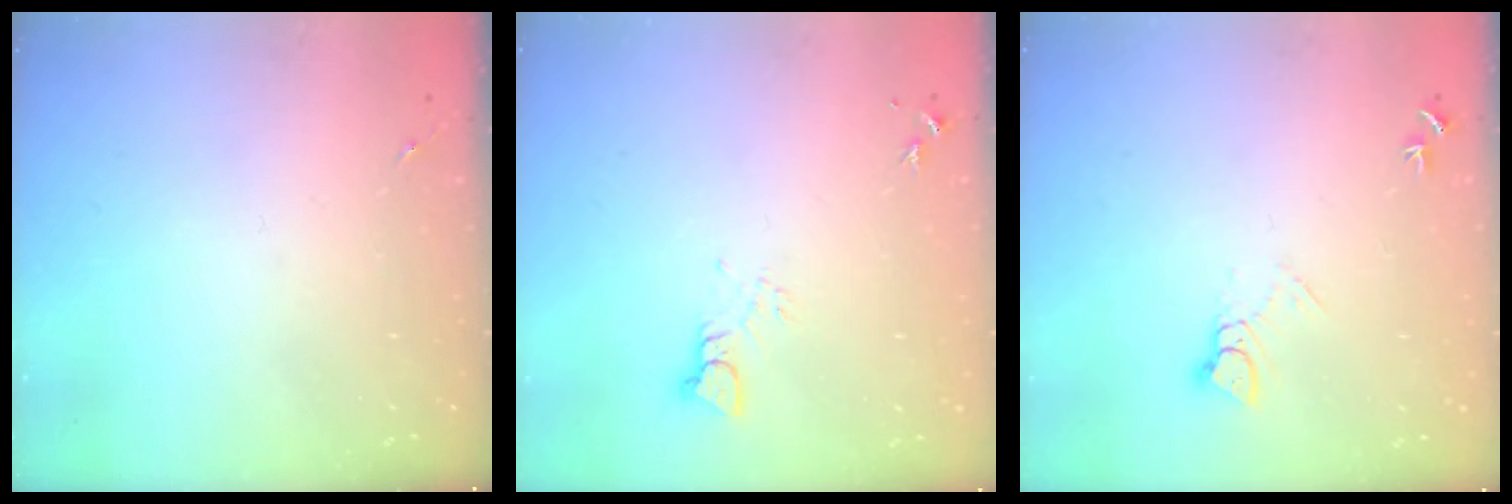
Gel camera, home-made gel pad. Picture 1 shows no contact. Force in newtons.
{"total": 3.3, "press": 3.3, "slide": 0.4}
{"total": 4.1, "press": 4.1, "slide": 0.3}